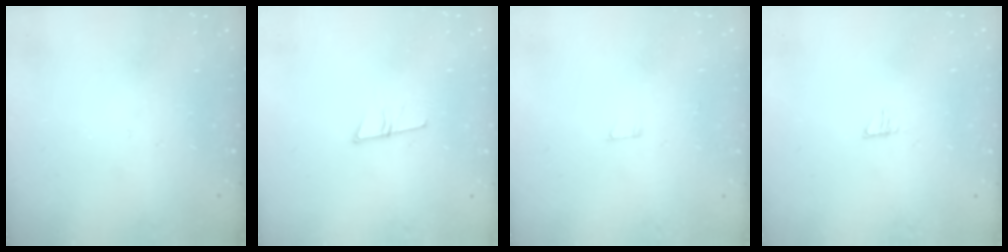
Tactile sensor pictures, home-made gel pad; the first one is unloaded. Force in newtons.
{"total": 6.0, "press": 5.9, "slide": 1.0}
{"total": 2.5, "press": 2.5, "slide": 0.2}
{"total": 3.7, "press": 3.7, "slide": 0.3}